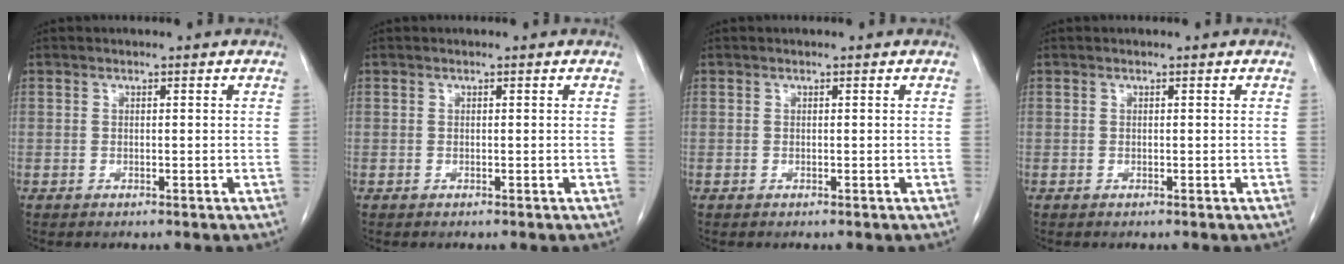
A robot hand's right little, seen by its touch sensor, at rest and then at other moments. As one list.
[{"total": 0.0}, {"total": 0.0}, {"total": 0.0}]